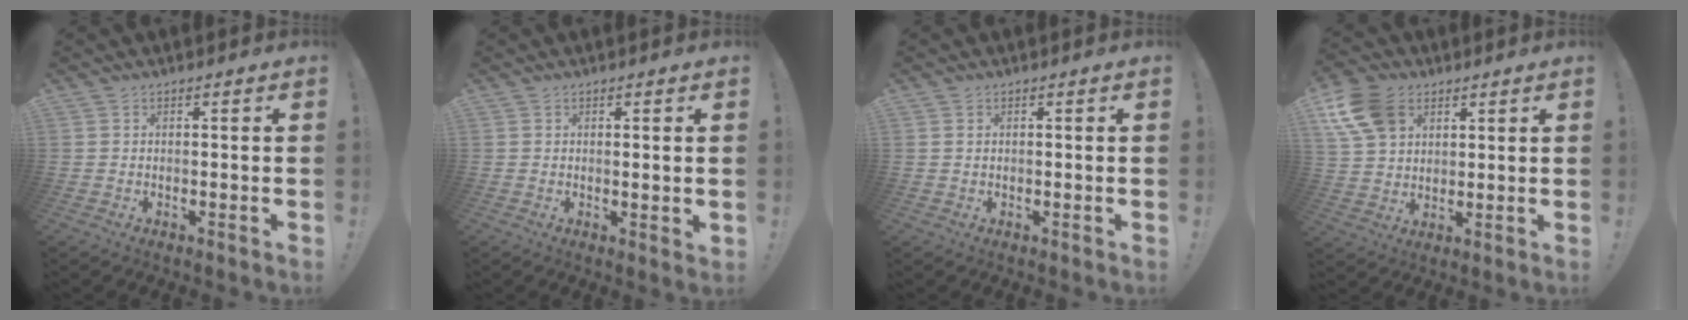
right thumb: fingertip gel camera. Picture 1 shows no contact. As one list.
[{"total": 1.4, "force": [0.6, 0.0, 1.3], "torque": [-0.011, -0.006, 0.007]}, {"total": 0.6, "force": [0.4, 0.4, 0.3], "torque": [-0.007, 0.002, 0.008]}, {"total": 13.7, "force": [6.2, 9.9, 7.2], "torque": [-0.133, -0.021, 0.125]}]